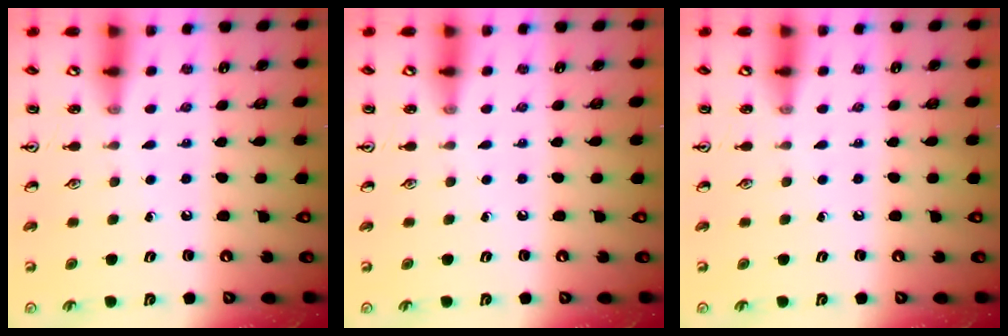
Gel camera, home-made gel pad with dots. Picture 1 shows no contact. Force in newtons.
{"total": 0.0}
{"total": 0.0}